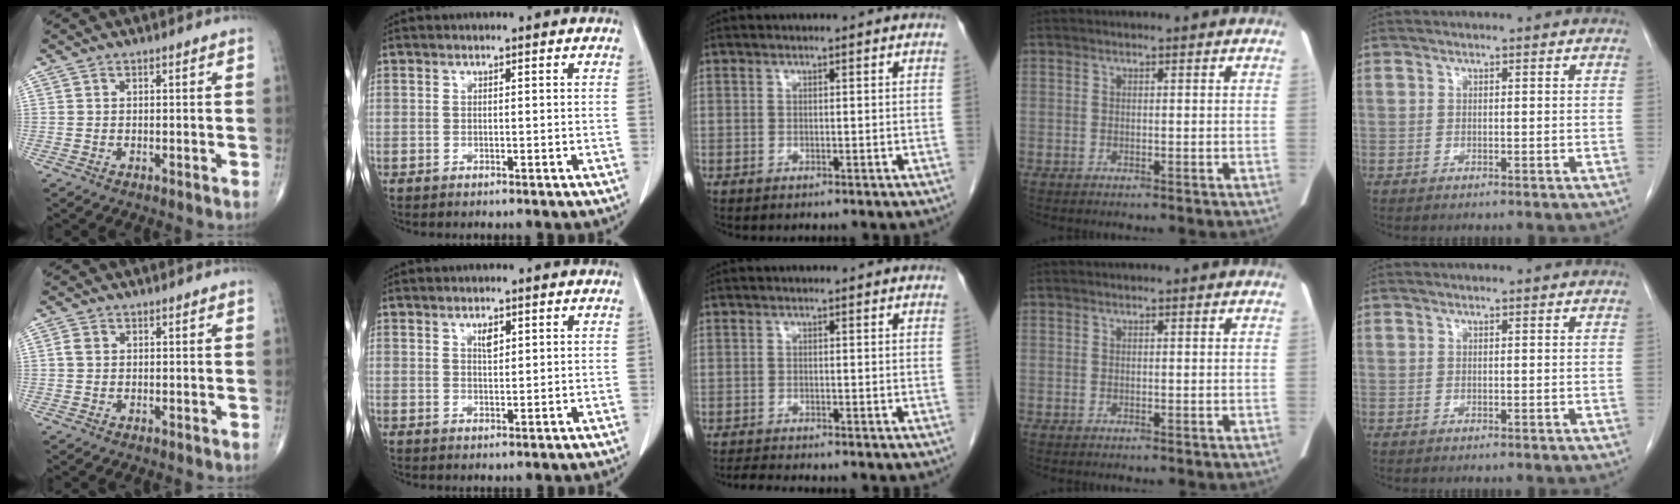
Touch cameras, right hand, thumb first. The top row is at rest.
{"thumb": {"total": 1.4, "force": [0.2, 1.1, 0.8], "torque": [-0.017, 0.004, 0.004]}, "index": {"total": 1.9, "force": [1.0, 0.8, 1.4], "torque": [-0.024, -0.003, 0.018]}, "middle": {"total": 2.0, "force": [-1.9, -0.3, 0.5], "torque": [-0.015, -0.010, -0.035]}}